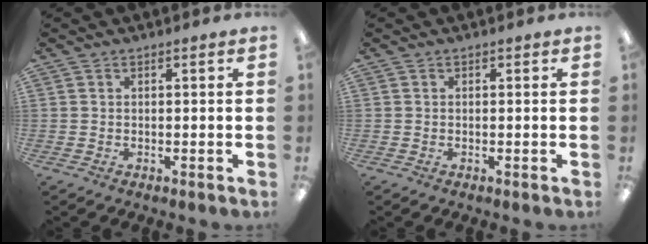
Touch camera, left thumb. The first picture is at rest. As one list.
[{"total": 0.0}]